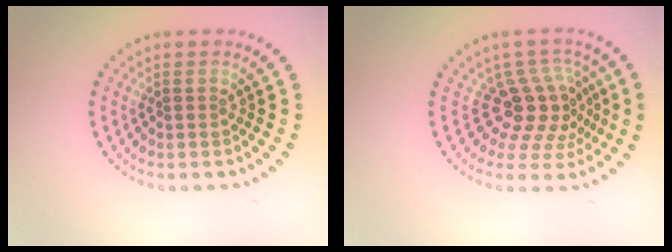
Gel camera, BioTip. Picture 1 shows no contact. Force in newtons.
{"total": 4.5, "press": 3.2, "slide": 3.2}